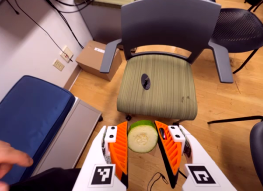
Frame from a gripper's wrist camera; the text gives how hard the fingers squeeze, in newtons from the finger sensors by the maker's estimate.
{"total": 10.9, "left": 11.9, "right": 9.8}